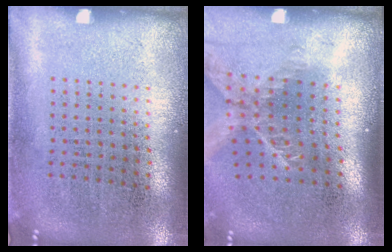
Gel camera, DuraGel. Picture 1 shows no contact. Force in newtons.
{"total": 1.7, "press": 1.3, "slide": 1.1}